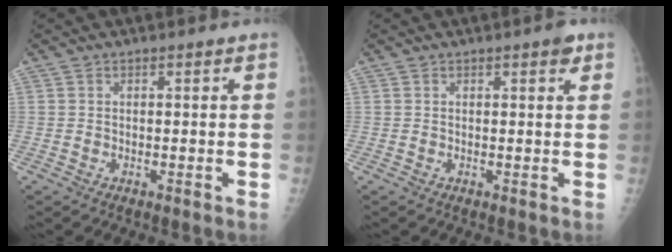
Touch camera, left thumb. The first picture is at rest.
{"total": 1.8, "force": [1.0, 0.5, 1.4], "torque": [-0.017, -0.002, 0.011]}